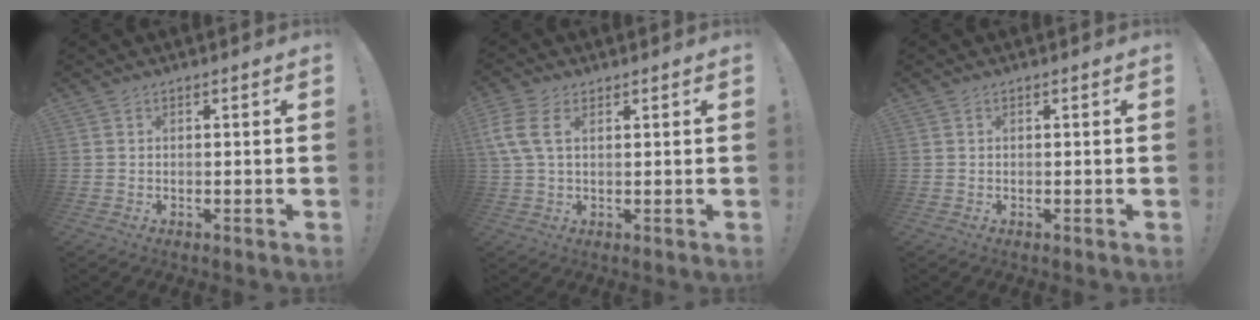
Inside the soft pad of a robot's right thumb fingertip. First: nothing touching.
{"total": 7.4, "force": [2.4, 4.1, 5.7], "torque": [-0.133, 0.004, 0.050]}
{"total": 0.0}